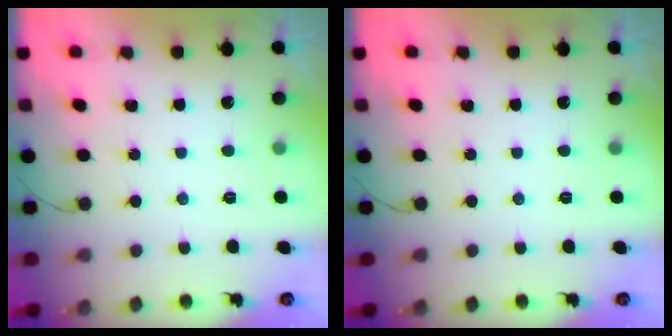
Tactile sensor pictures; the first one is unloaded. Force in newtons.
{"total": 0.0}